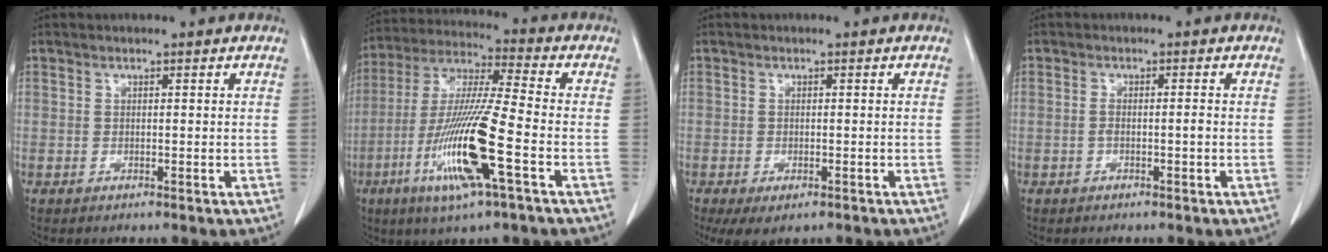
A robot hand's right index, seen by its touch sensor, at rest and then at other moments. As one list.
[{"total": 16.0, "force": [-5.6, 0.3, 15.0], "torque": [-0.309, -0.020, -0.108]}, {"total": 5.3, "force": [-3.5, 2.2, 3.2], "torque": [-0.050, -0.012, -0.052]}, {"total": 1.5, "force": [-0.5, 0.2, 1.4], "torque": [-0.025, 0.002, -0.009]}]